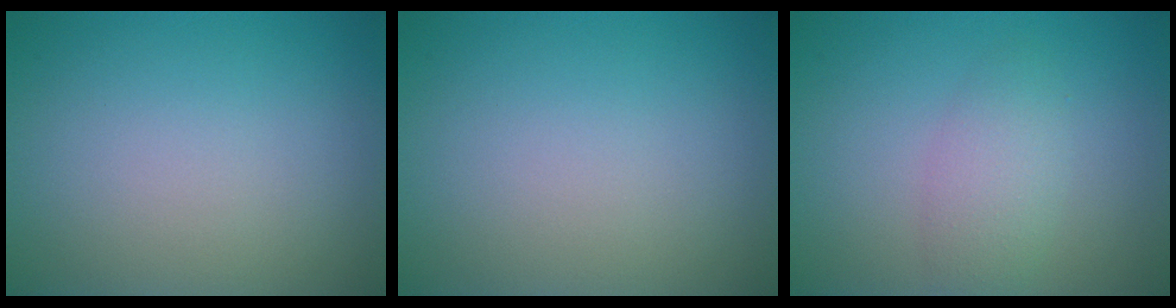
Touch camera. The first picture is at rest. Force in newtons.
{"total": 0.0}
{"total": 2.5, "press": 2.4, "slide": 0.2}